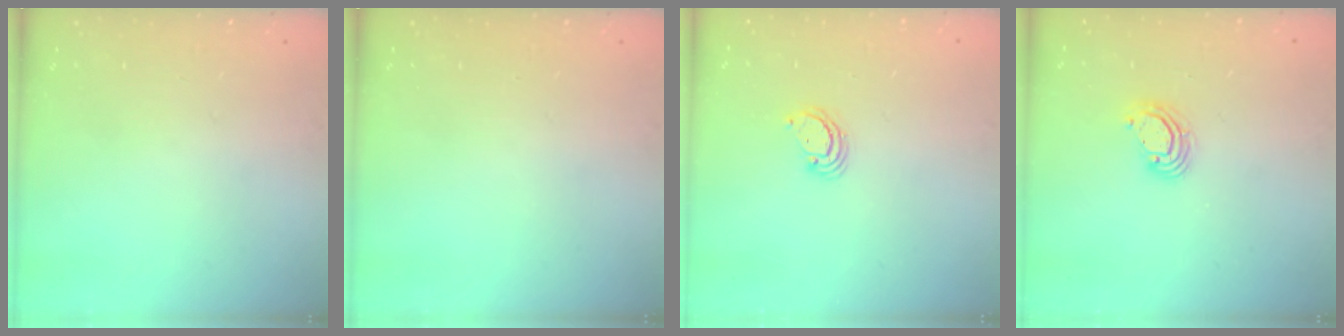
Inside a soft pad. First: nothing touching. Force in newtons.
{"total": 0.0}
{"total": 2.7, "press": 2.7, "slide": 0.2}
{"total": 5.6, "press": 5.6, "slide": 0.3}